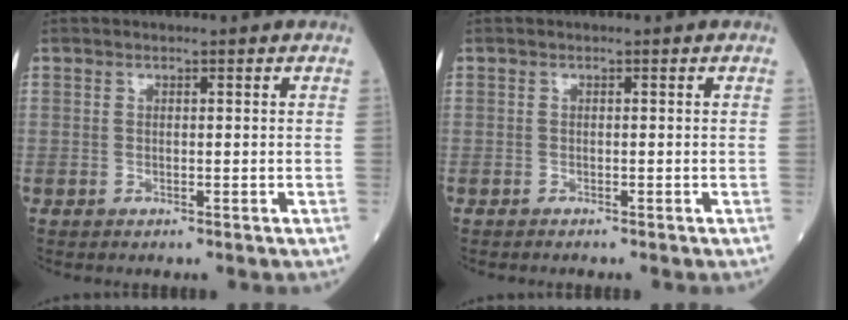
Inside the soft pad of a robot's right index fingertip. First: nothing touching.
{"total": 0.0}